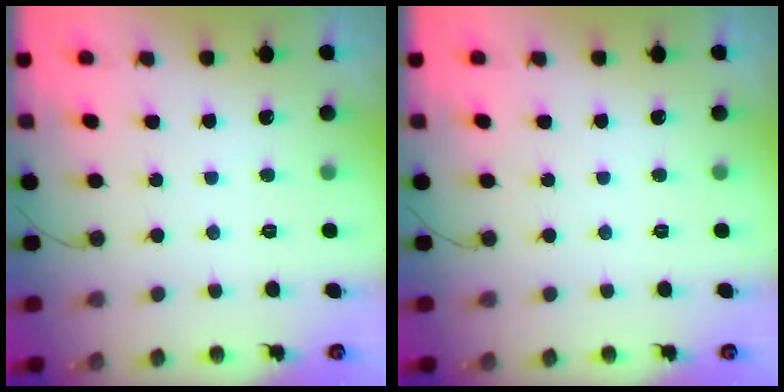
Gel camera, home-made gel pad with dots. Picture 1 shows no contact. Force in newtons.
{"total": 0.0}